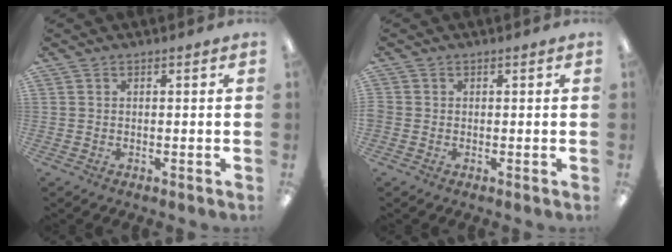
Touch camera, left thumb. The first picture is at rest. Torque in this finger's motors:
{"motor_torque": [-0.53, 0.63, 1.00, -0.04, 0.03]}